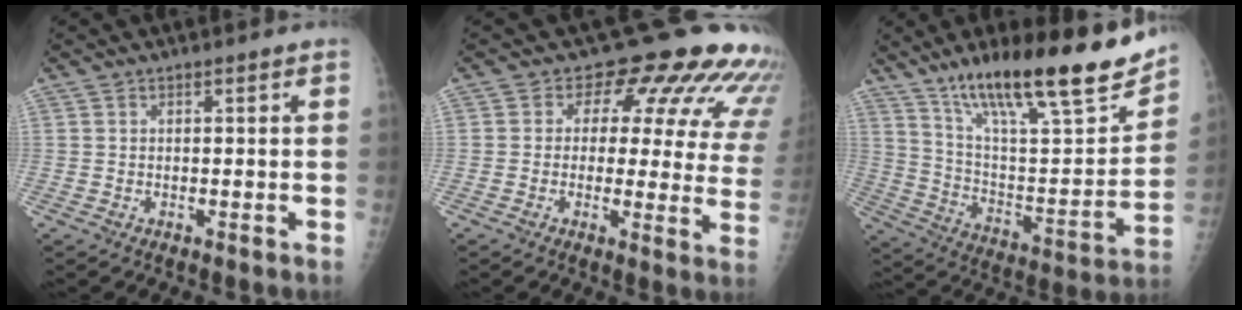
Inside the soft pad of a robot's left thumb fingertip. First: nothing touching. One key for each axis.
{"total": 16.2, "fx": 10.5, "fy": 8.1, "fz": 9.3, "tx": -0.053, "ty": -0.037, "tz": 0.091}
{"total": 27.0, "fx": 18.5, "fy": 6.3, "fz": 18.6, "tx": -0.266, "ty": -0.062, "tz": 0.307}